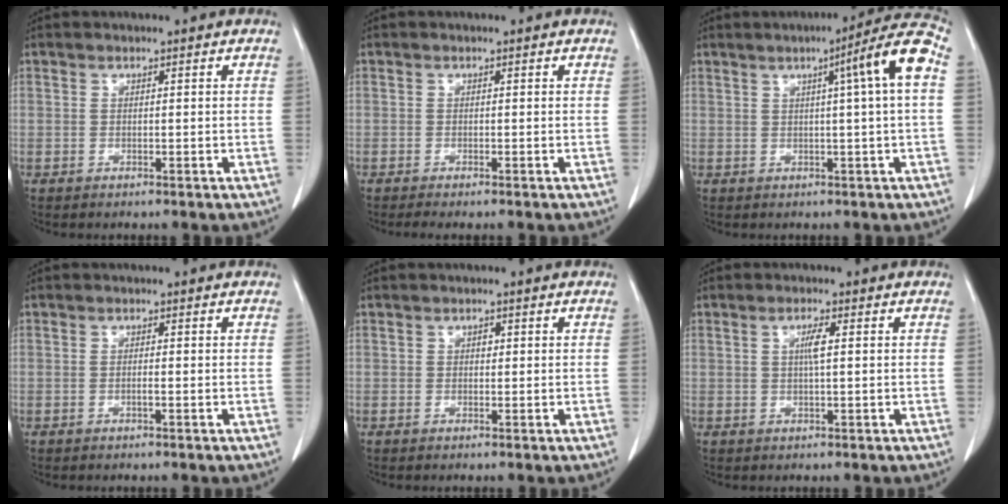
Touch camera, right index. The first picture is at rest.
{"total": 1.3, "force": [-1.0, -0.2, 0.8], "torque": [-0.013, -0.004, -0.017]}
{"total": 8.8, "force": [1.8, -1.4, 8.5], "torque": [-0.118, 0.014, 0.021]}
{"total": 0.7, "force": [-0.2, 0.0, 0.7], "torque": [-0.014, 0.002, -0.002]}
{"total": 0.6, "force": [0.1, 0.3, 0.5], "torque": [-0.007, 0.001, 0.000]}
{"total": 2.3, "force": [0.4, -0.1, 2.2], "torque": [-0.044, 0.000, 0.007]}